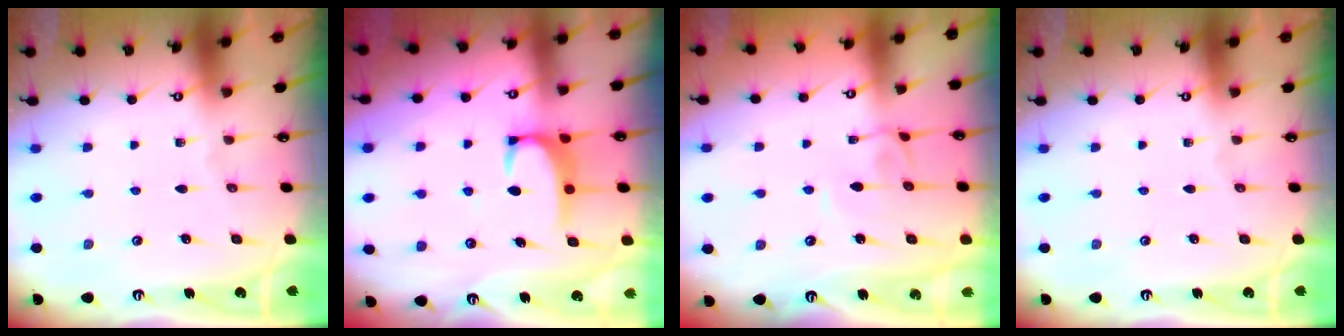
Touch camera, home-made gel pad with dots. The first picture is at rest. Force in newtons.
{"total": 2.6, "press": 2.6, "slide": 0.5}
{"total": 2.7, "press": 2.7, "slide": 0.2}
{"total": 0.0}